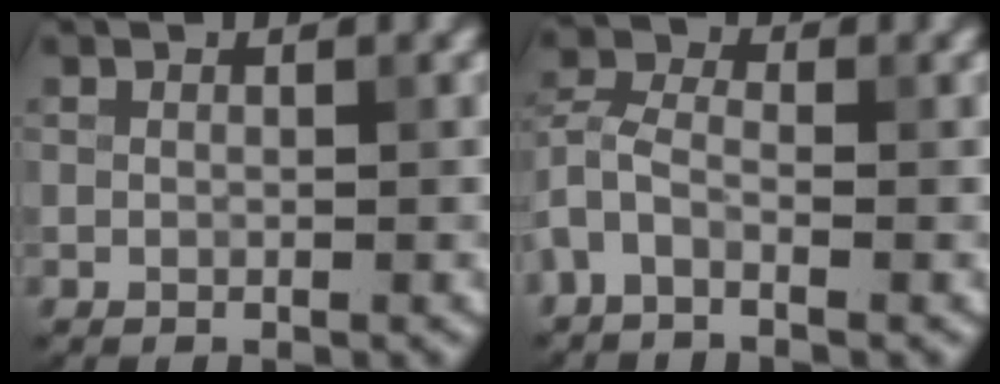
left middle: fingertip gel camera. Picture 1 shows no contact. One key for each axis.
{"total": 2.9, "fx": -1.6, "fy": 1.3, "fz": 2.0, "tx": -0.051, "ty": 0.005, "tz": -0.048}